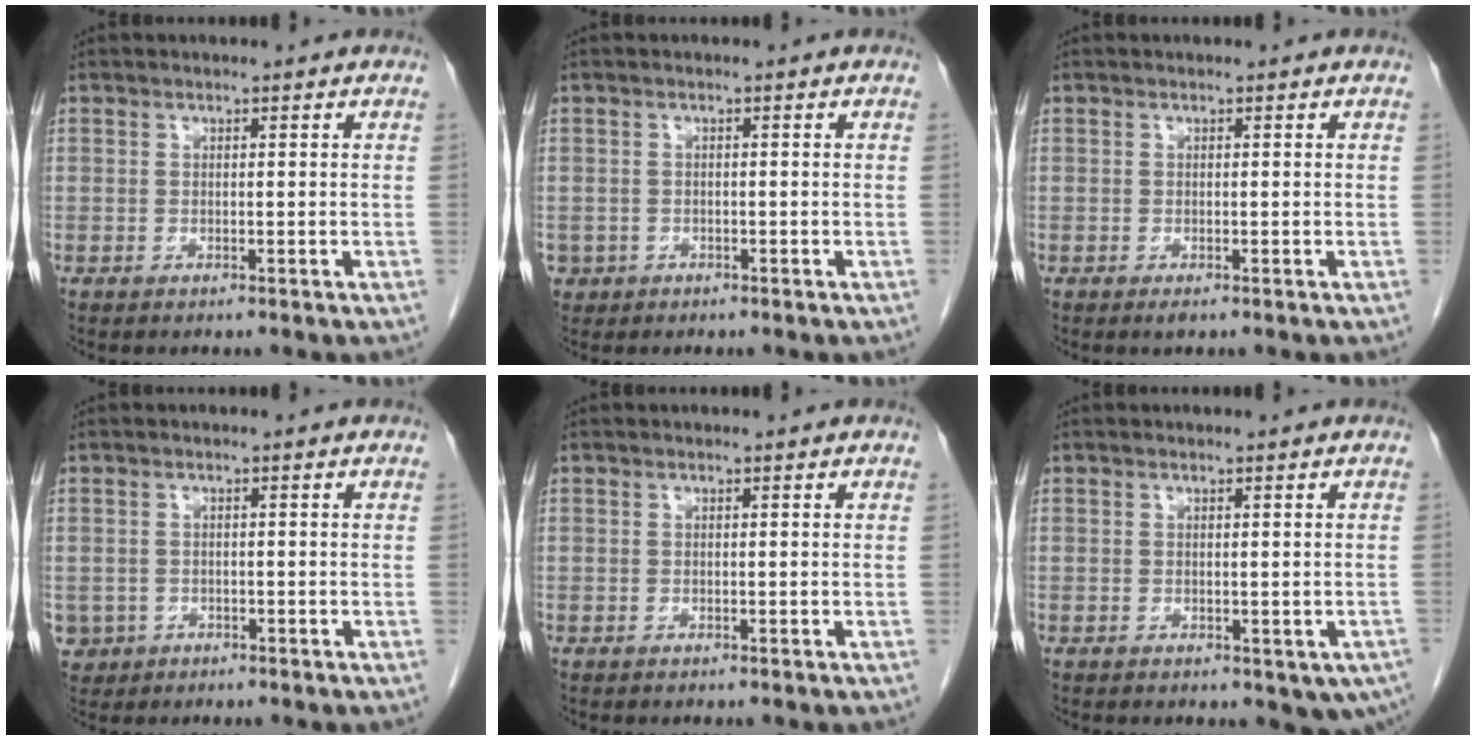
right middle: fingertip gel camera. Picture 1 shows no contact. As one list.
[{"total": 2.3, "force": [-1.0, 2.0, 0.1], "torque": [-0.003, 0.005, -0.016]}, {"total": 0.7, "force": [-0.4, 0.2, 0.5], "torque": [-0.007, -0.001, -0.005]}, {"total": 3.8, "force": [-1.7, 3.4, 0.4], "torque": [-0.008, 0.005, -0.026]}, {"total": 0.0}, {"total": 4.2, "force": [-1.6, 2.5, 3.0], "torque": [-0.014, 0.000, -0.014]}]